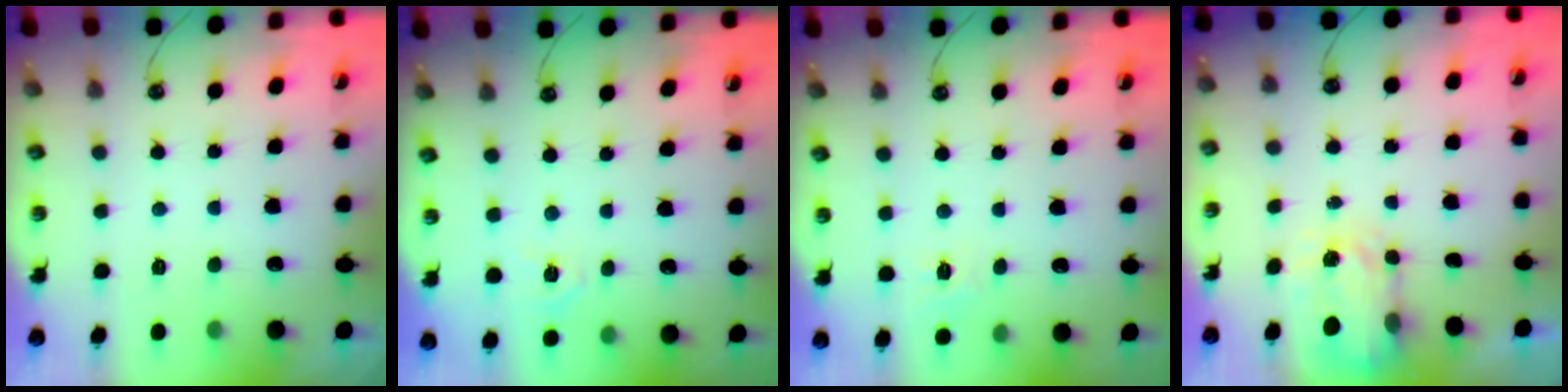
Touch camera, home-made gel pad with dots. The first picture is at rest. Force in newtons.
{"total": 2.9, "press": 2.9, "slide": 0.4}
{"total": 3.7, "press": 3.7, "slide": 0.5}
{"total": 3.9, "press": 3.9, "slide": 0.6}